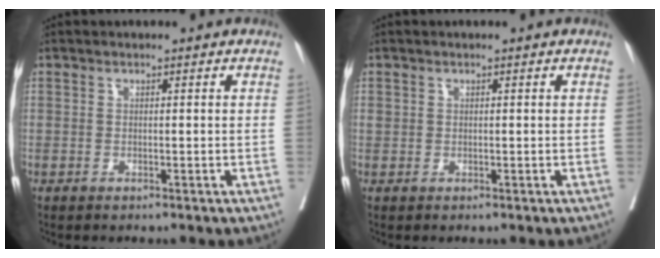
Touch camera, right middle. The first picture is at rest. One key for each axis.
{"total": 0.7, "fx": 0.3, "fy": 0.6, "fz": 0.2, "tx": 0.005, "ty": 0.005, "tz": 0.003}